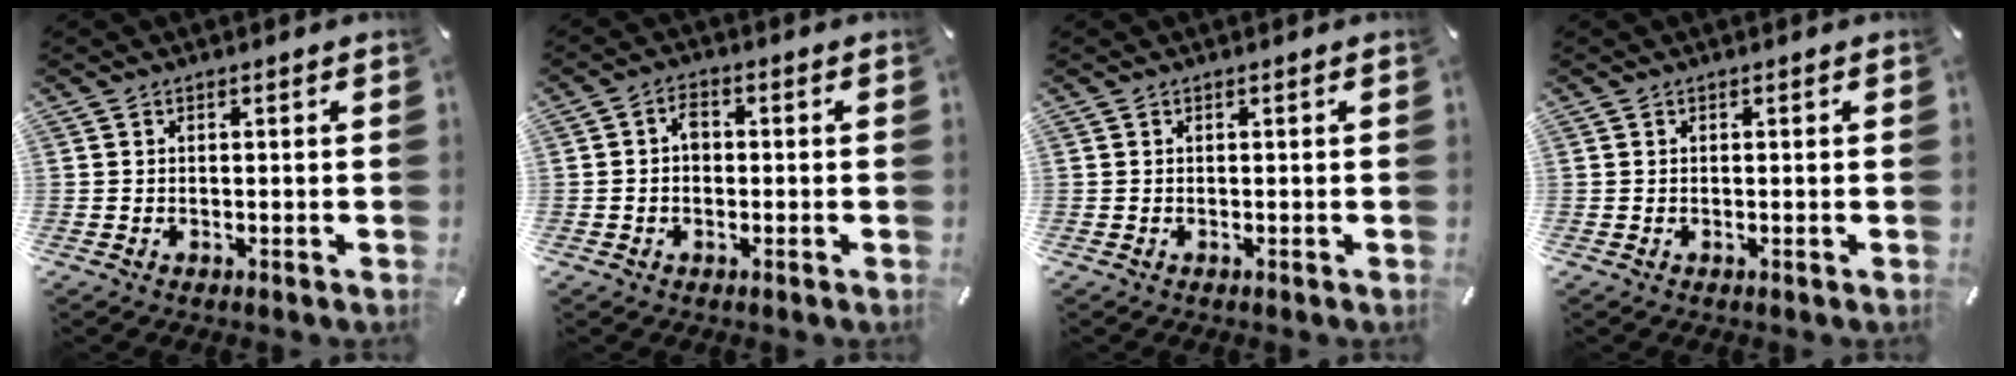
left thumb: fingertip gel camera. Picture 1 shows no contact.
{"total": 3.2, "force": [-0.2, 2.2, 2.4], "torque": [-0.046, 0.011, -0.006]}
{"total": 0.0}
{"total": 0.0}